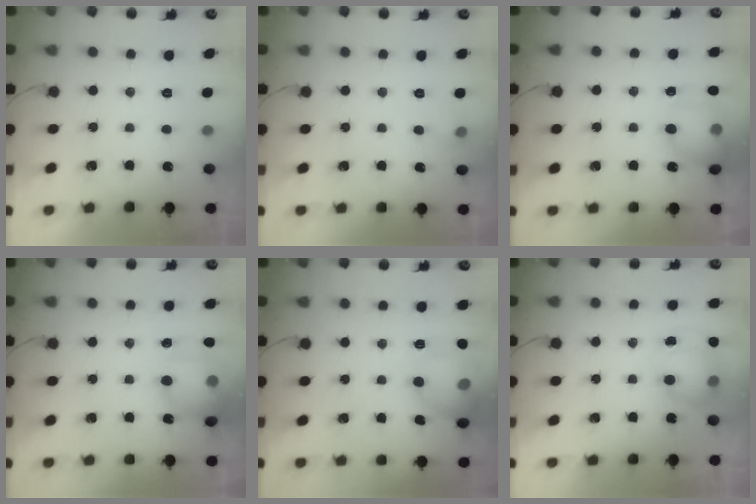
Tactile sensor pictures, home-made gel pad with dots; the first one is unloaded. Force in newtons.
{"total": 3.6, "press": 3.3, "slide": 1.4}
{"total": 14.3, "press": 14.1, "slide": 2.4}
{"total": 15.4, "press": 15.1, "slide": 2.8}
{"total": 14.2, "press": 13.8, "slide": 3.3}
{"total": 8.4, "press": 8.4, "slide": 0.8}